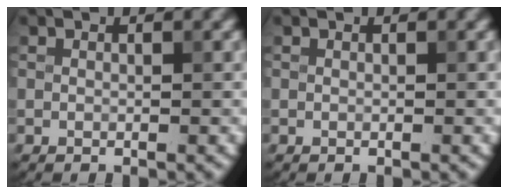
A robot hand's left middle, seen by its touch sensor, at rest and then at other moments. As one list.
[{"total": 0.0}]